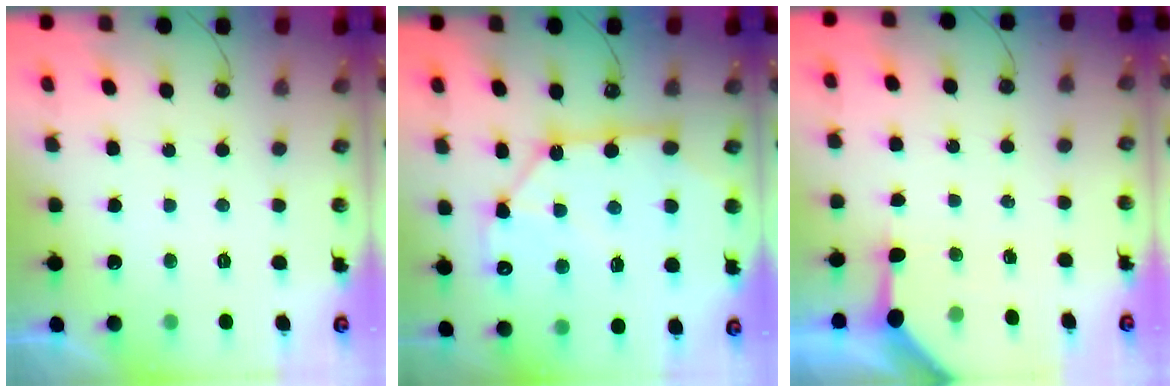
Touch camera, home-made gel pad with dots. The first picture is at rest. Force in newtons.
{"total": 14.0, "press": 14.0, "slide": 0.6}
{"total": 3.8, "press": 3.8, "slide": 0.4}